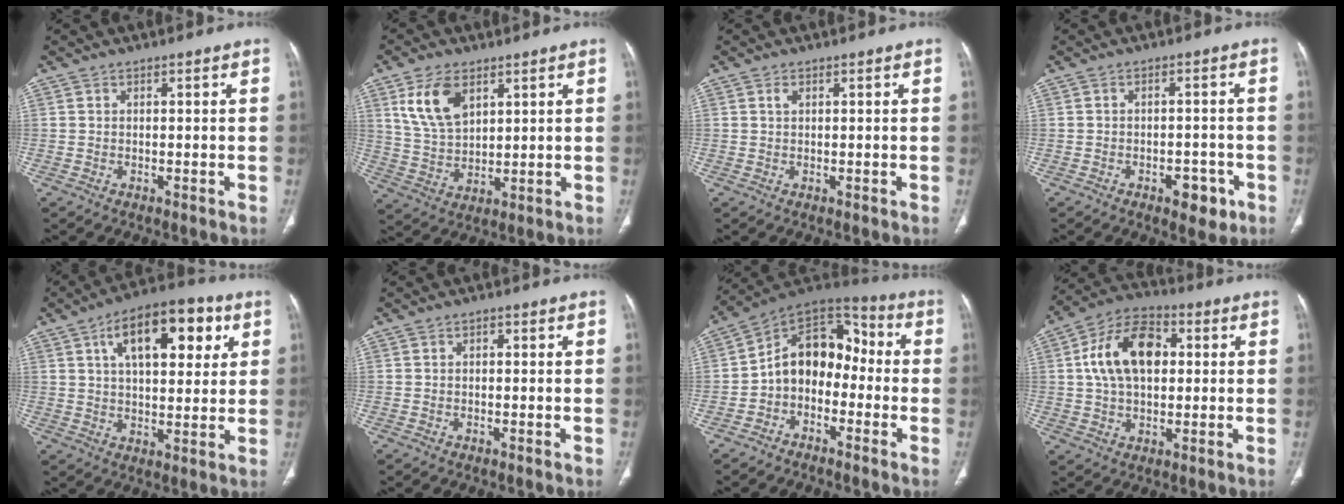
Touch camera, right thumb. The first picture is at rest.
{"total": 10.2, "force": [4.9, 5.9, 6.8], "torque": [-0.118, -0.017, 0.104]}
{"total": 1.0, "force": [0.5, 0.5, 0.7], "torque": [-0.015, 0.004, 0.010]}
{"total": 5.3, "force": [-2.6, 2.8, 3.6], "torque": [-0.029, 0.014, -0.030]}
{"total": 17.0, "force": [6.4, 8.3, 13.4], "torque": [-0.167, 0.002, 0.096]}
{"total": 0.9, "force": [0.2, 0.6, 0.7], "torque": [-0.007, 0.003, 0.000]}
{"total": 12.8, "force": [-2.2, 9.4, 8.4], "torque": [-0.097, 0.066, -0.055]}
{"total": 14.7, "force": [2.6, 9.4, 11.1], "torque": [-0.180, 0.020, 0.037]}